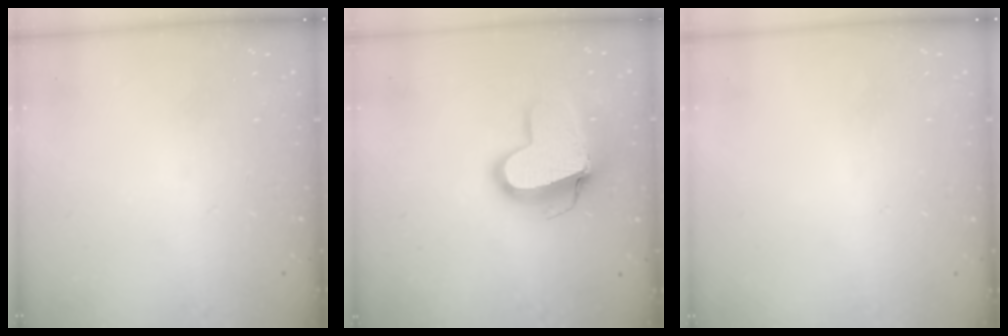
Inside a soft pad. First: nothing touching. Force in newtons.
{"total": 13.3, "press": 13.2, "slide": 1.3}
{"total": 0.6, "press": 0.6, "slide": 0.2}